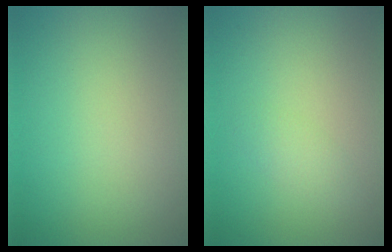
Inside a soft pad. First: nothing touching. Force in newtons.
{"total": 1.1, "press": 1.1, "slide": 0.0}